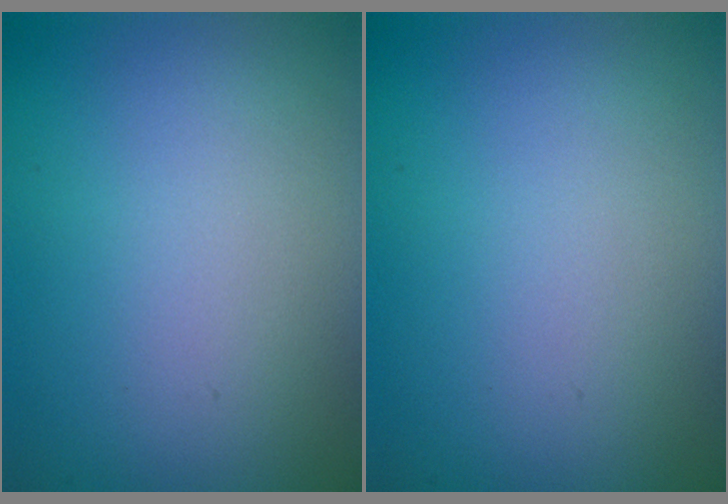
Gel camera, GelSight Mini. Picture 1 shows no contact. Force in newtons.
{"total": 0.0}